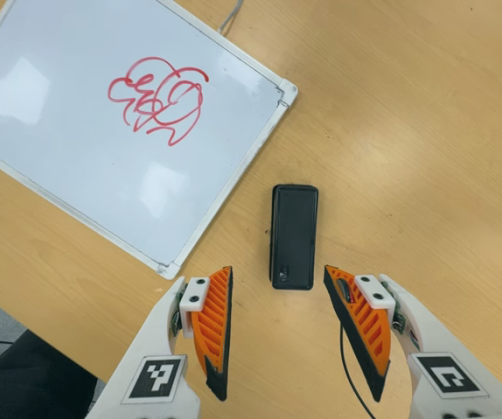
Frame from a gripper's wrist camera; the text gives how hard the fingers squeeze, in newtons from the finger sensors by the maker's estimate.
{"total": 0.0}